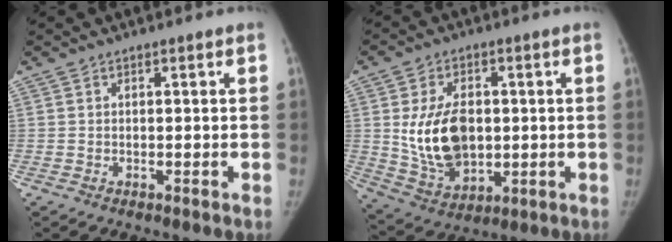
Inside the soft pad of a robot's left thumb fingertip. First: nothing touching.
{"total": 13.8, "force": [0.9, 9.1, 10.4], "torque": [-0.158, -0.013, 0.032]}